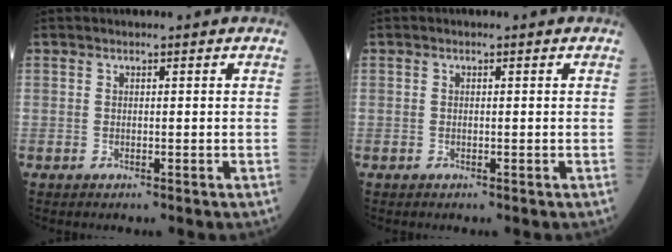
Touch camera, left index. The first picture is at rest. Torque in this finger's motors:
{"motor_torque": [-0.04, -0.04, 0.00, 0.01]}